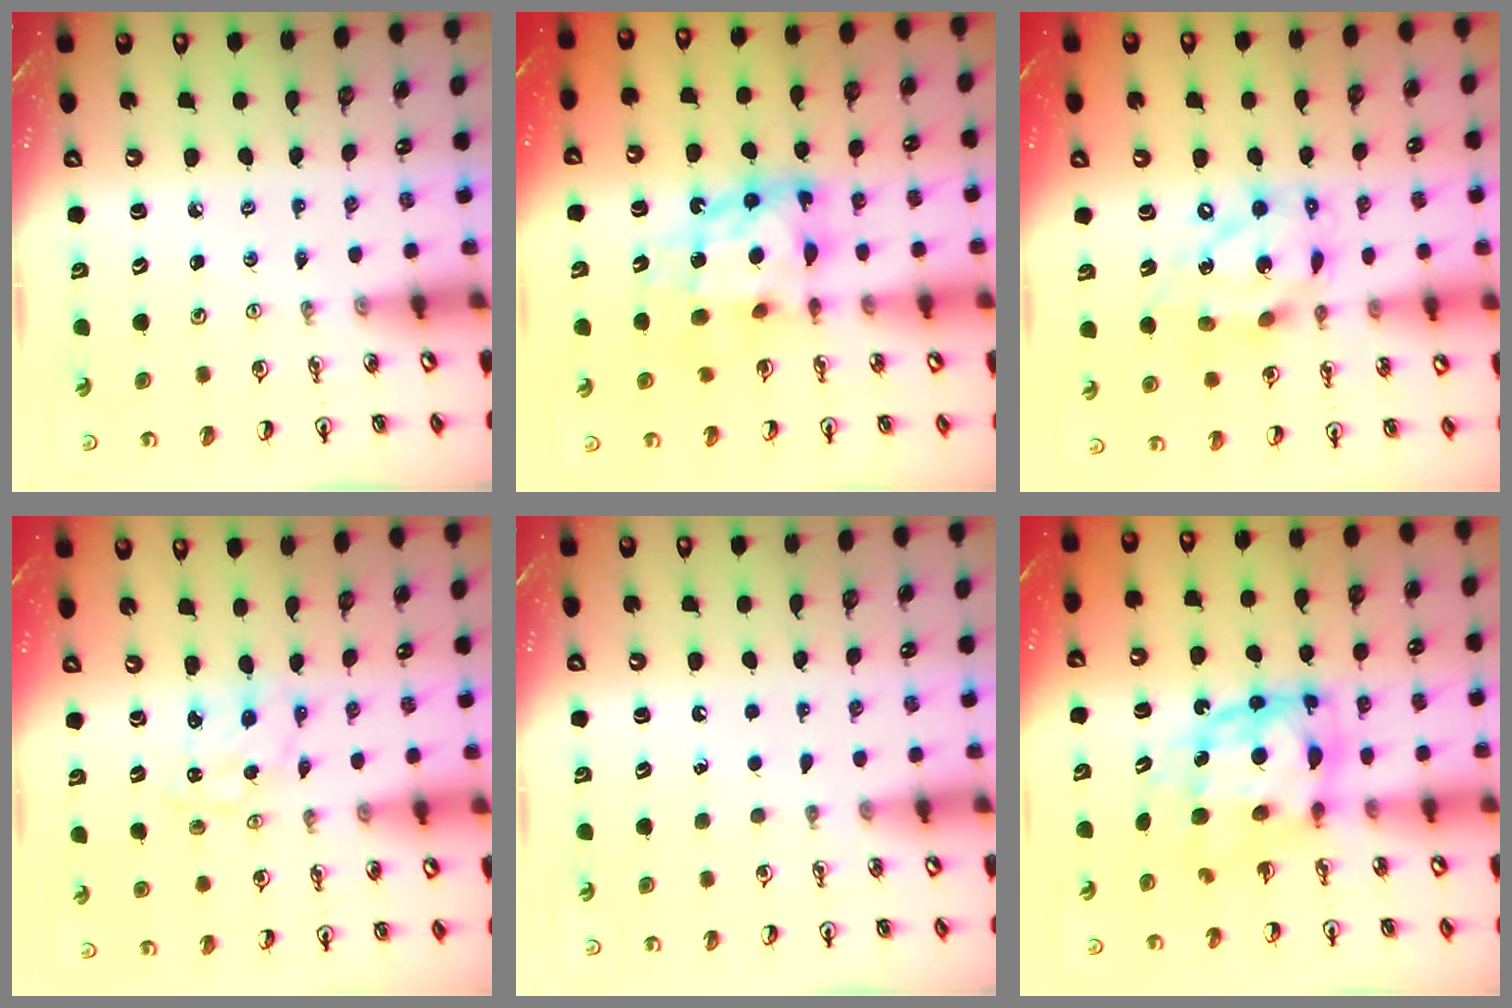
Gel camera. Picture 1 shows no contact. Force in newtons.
{"total": 11.8, "press": 11.7, "slide": 1.0}
{"total": 14.8, "press": 14.8, "slide": 1.2}
{"total": 1.5, "press": 1.5, "slide": 0.1}
{"total": 1.5, "press": 1.5, "slide": 0.1}
{"total": 10.4, "press": 10.4, "slide": 0.8}